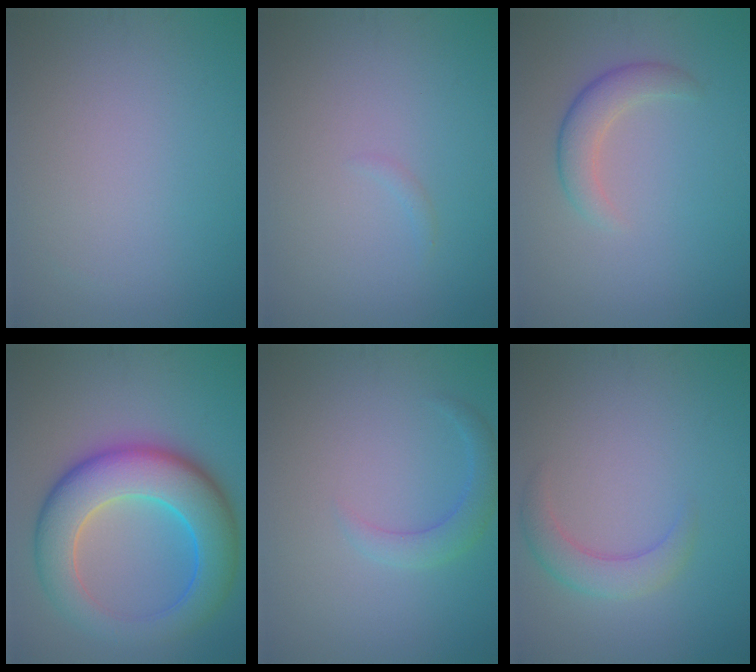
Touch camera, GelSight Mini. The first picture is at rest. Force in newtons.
{"total": 0.5, "press": 0.5, "slide": 0.1}
{"total": 2.7, "press": 2.7, "slide": 0.1}
{"total": 10.3, "press": 10.3, "slide": 0.1}
{"total": 2.2, "press": 2.1, "slide": 0.2}
{"total": 2.8, "press": 2.8, "slide": 0.1}